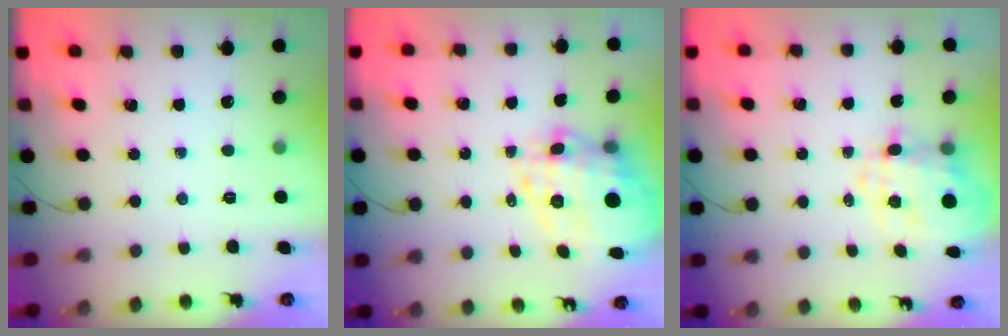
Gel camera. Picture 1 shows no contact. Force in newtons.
{"total": 12.8, "press": 12.1, "slide": 4.1}
{"total": 7.0, "press": 6.8, "slide": 1.7}